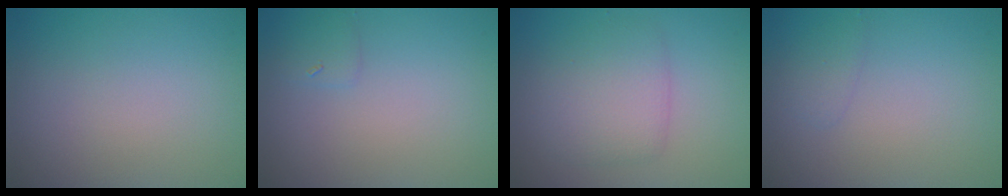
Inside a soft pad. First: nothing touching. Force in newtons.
{"total": 0.9, "press": 0.9, "slide": 0.1}
{"total": 3.5, "press": 3.5, "slide": 0.2}
{"total": 1.0, "press": 0.9, "slide": 0.1}